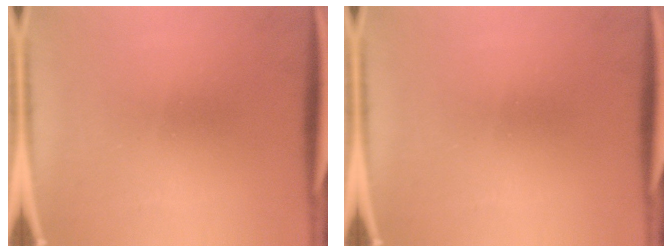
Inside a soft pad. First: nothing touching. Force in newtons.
{"total": 0.0}